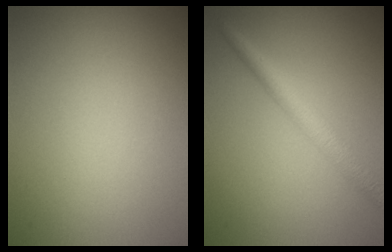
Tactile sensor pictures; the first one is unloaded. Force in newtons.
{"total": 2.9, "press": 2.9, "slide": 0.0}